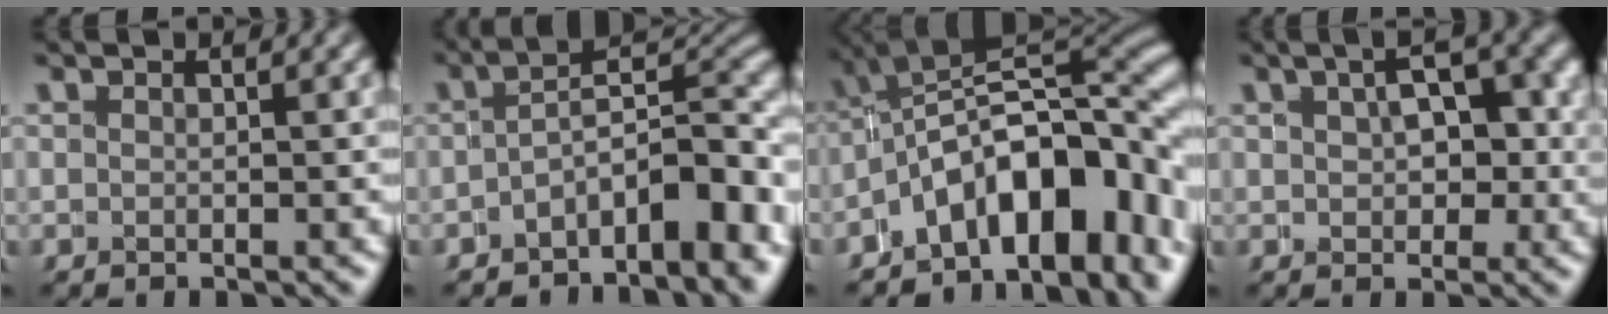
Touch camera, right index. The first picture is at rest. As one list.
[{"total": 6.9, "force": [-1.4, 3.6, 5.8], "torque": [-0.071, 0.003, -0.031]}, {"total": 9.4, "force": [-1.7, 5.0, 7.8], "torque": [-0.130, -0.005, -0.032]}, {"total": 3.1, "force": [0.6, 1.6, 2.5], "torque": [-0.029, 0.004, 0.013]}]